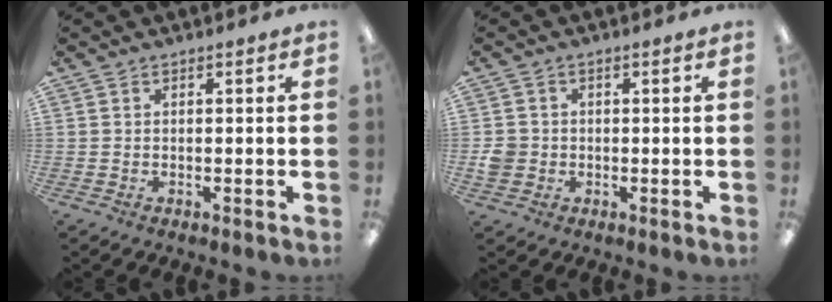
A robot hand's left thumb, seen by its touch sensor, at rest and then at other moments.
{"total": 3.6, "force": [-0.5, 3.4, 1.0], "torque": [-0.011, 0.005, -0.009]}